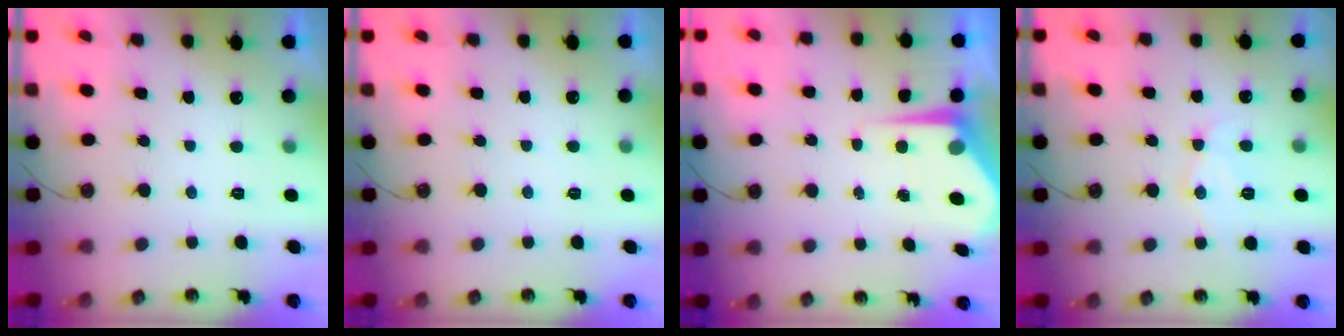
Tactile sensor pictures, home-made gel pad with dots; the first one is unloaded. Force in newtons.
{"total": 2.5, "press": 2.5, "slide": 0.4}
{"total": 5.6, "press": 5.6, "slide": 0.2}
{"total": 11.0, "press": 11.0, "slide": 0.8}